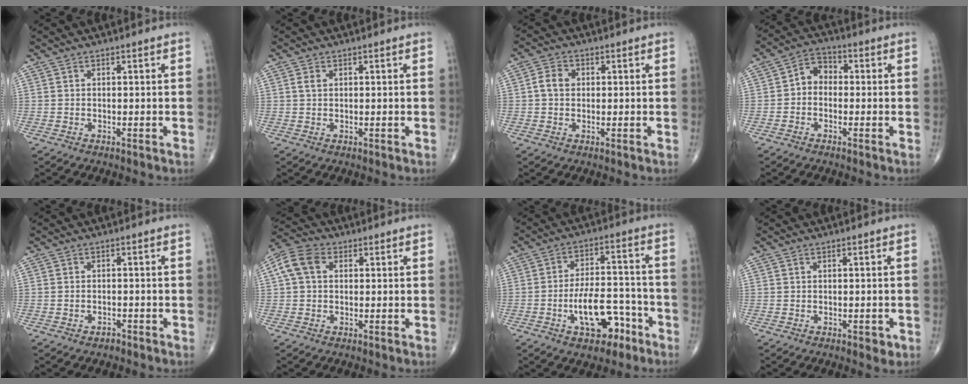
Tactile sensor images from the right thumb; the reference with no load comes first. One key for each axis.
{"total": 1.5, "fx": 0.5, "fy": 1.0, "fz": 1.1, "tx": -0.023, "ty": 0.003, "tz": 0.011}
{"total": 4.0, "fx": 0.4, "fy": 3.1, "fz": 2.5, "tx": -0.043, "ty": 0.009, "tz": 0.001}
{"total": 5.2, "fx": -0.5, "fy": 4.2, "fz": 3.1, "tx": -0.028, "ty": 0.022, "tz": -0.026}
{"total": 1.2, "fx": -0.9, "fy": 0.7, "fz": 0.3, "tx": -0.006, "ty": 0.005, "tz": -0.014}
{"total": 7.0, "fx": 1.5, "fy": 5.0, "fz": 4.6, "tx": -0.097, "ty": 0.023, "tz": 0.021}
{"total": 11.5, "fx": -5.4, "fy": 6.0, "fz": 8.3, "tx": -0.115, "ty": 0.047, "tz": -0.081}
{"total": 1.9, "fx": -0.5, "fy": 1.0, "fz": 1.6, "tx": -0.013, "ty": 0.000, "tz": -0.004}